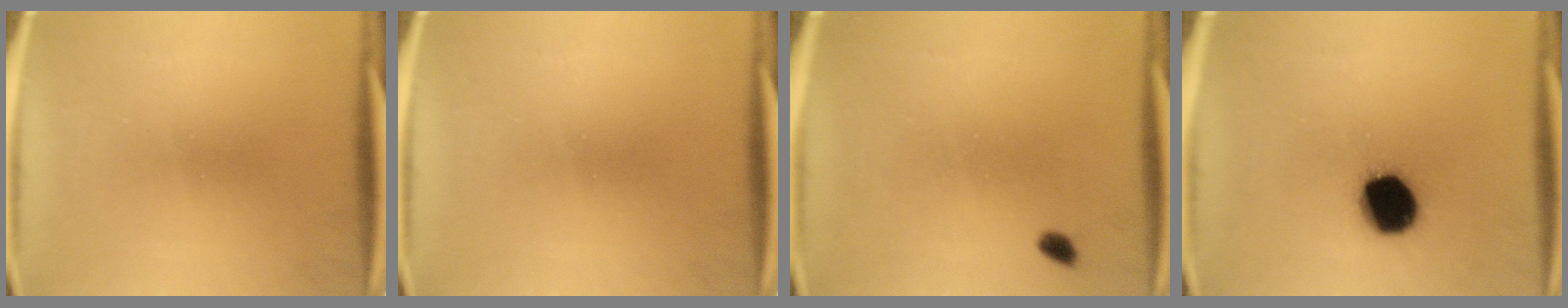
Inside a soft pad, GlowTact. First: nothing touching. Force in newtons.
{"total": 0.0}
{"total": 1.3}
{"total": 14.6}